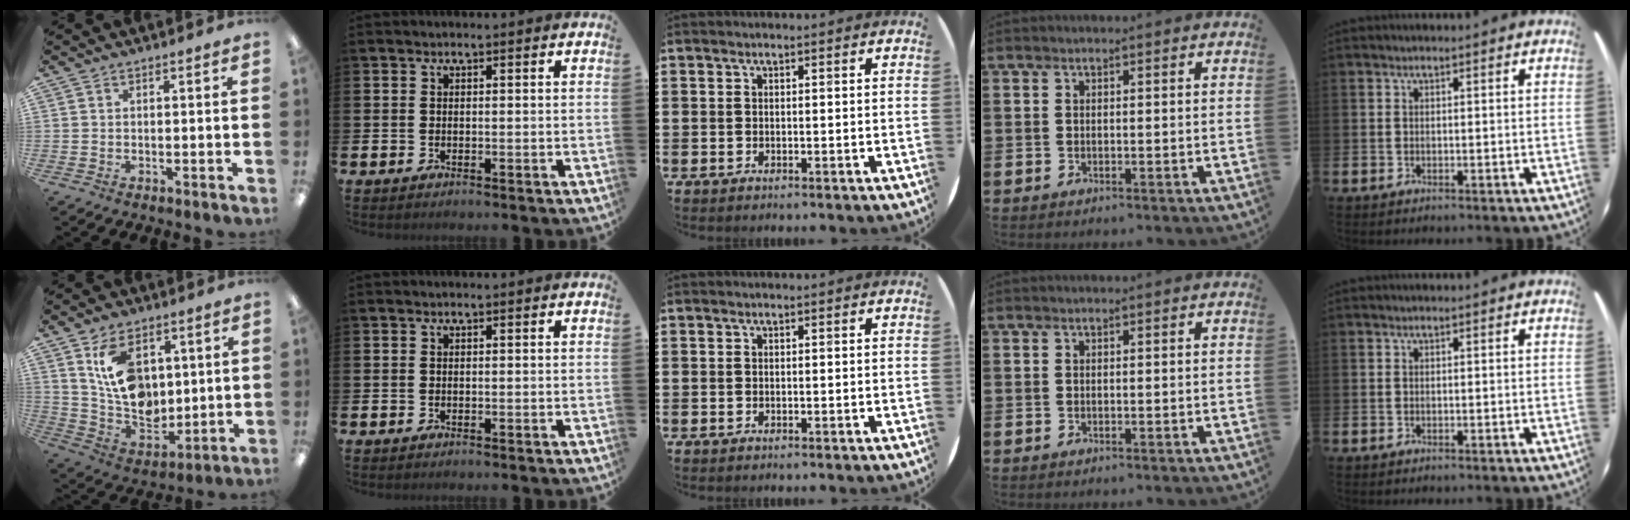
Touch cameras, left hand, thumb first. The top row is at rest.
{"thumb": {"total": 13.7, "force": [5.7, 9.4, 8.3], "torque": [-0.167, -0.015, 0.106]}}